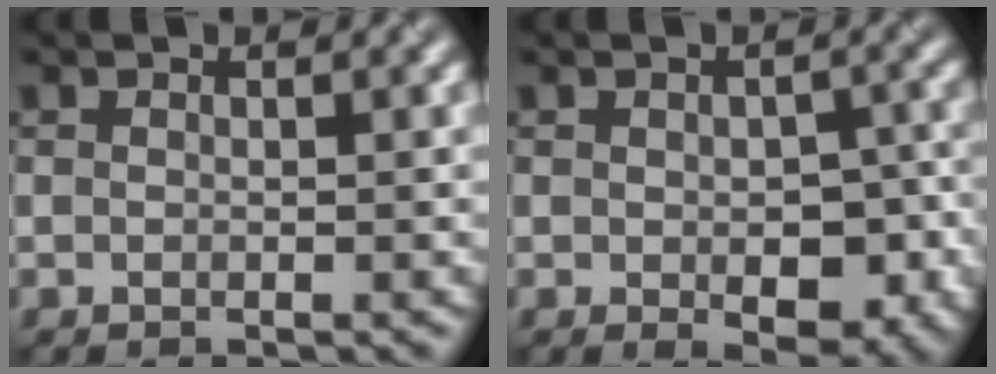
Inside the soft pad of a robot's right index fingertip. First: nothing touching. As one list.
[{"total": 5.3, "force": [-1.1, 2.8, 4.3], "torque": [-0.055, -0.011, -0.010]}]